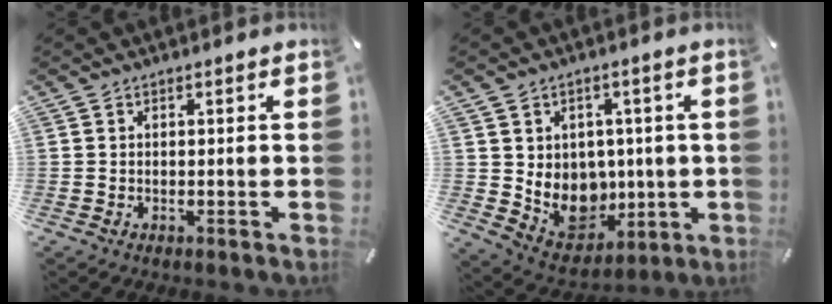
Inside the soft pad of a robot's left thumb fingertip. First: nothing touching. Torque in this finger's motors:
{"motor_torque": [1.04, 1.11, 0.53, -0.45, 0.08]}